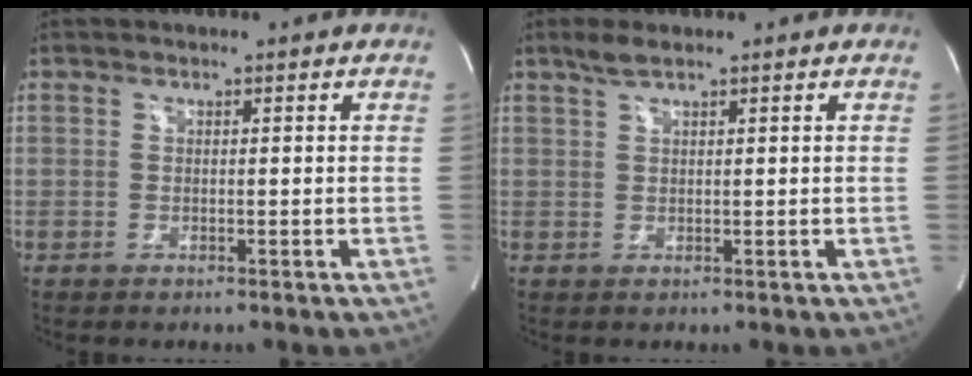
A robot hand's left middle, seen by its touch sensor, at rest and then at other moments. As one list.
[{"total": 2.1, "force": [1.6, 0.2, 1.3], "torque": [-0.032, 0.007, 0.033]}]